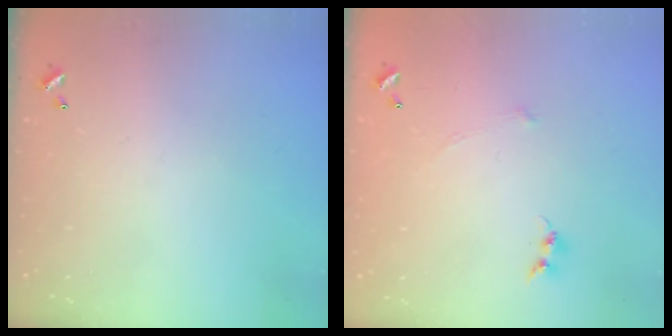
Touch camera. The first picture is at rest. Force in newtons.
{"total": 4.8, "press": 4.7, "slide": 0.6}